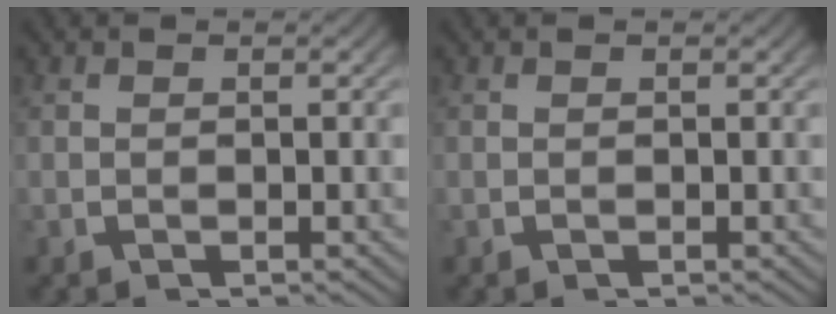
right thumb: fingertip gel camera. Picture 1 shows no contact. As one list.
[{"total": 0.0}]